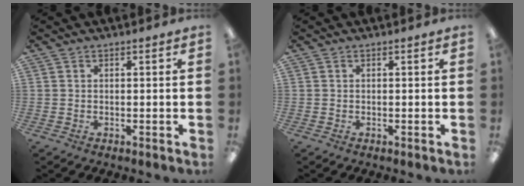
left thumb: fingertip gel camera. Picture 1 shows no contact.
{"total": 0.0}